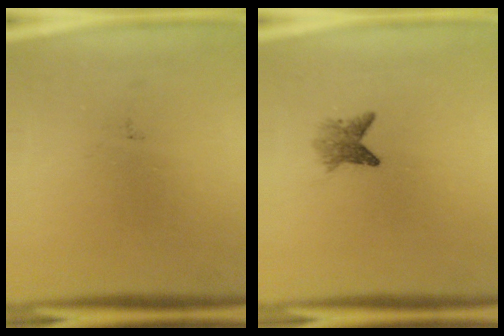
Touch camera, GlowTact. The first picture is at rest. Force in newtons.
{"total": 2.5}